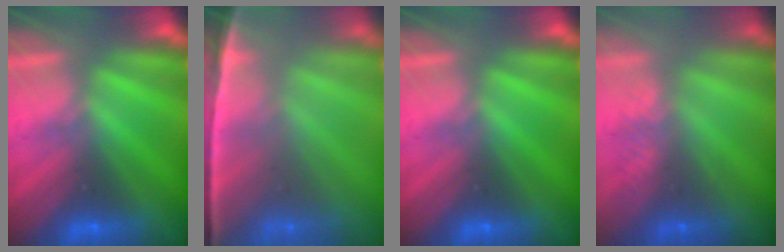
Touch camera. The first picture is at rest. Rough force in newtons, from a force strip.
{"total": 7.3}
{"total": 0.0}
{"total": 2.6}